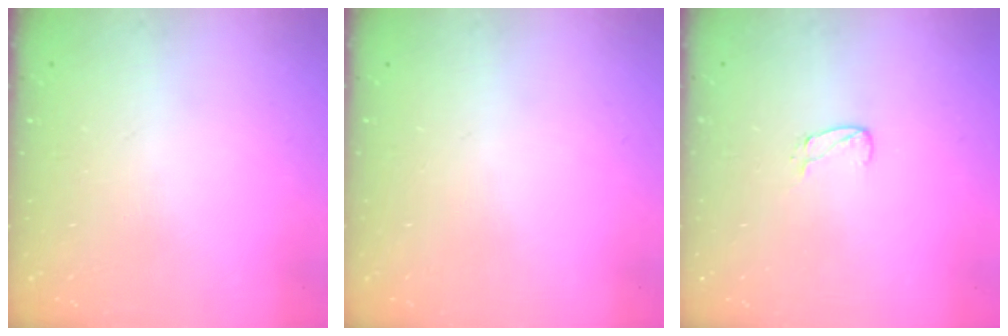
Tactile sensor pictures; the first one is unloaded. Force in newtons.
{"total": 0.0}
{"total": 3.9, "press": 3.9, "slide": 0.3}